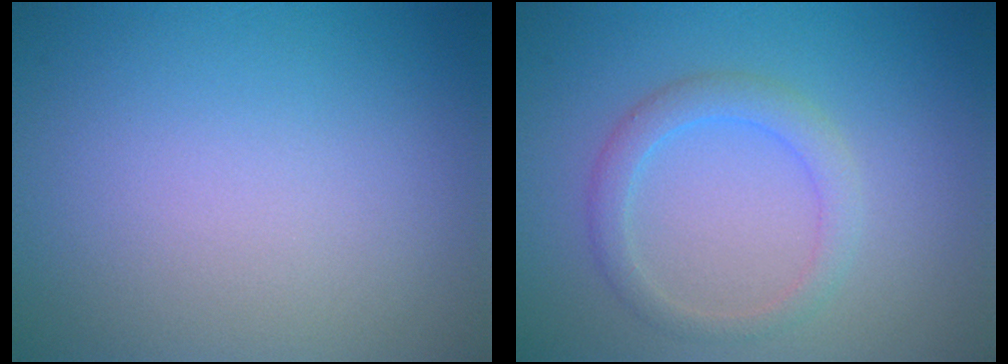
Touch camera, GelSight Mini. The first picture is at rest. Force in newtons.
{"total": 2.4, "press": 2.4, "slide": 0.2}